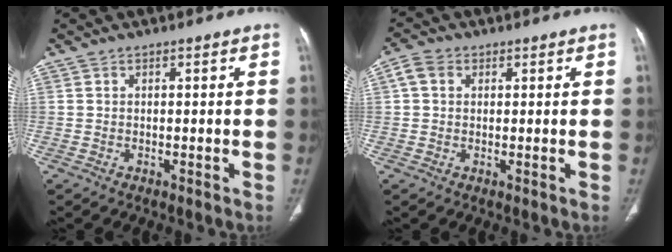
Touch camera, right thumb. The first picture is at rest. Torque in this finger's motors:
{"motor_torque": [-0.48, 0.44, 0.44, 0.11, 0.01]}